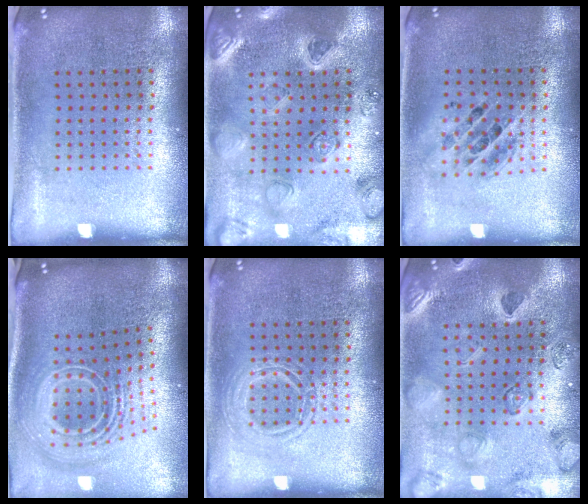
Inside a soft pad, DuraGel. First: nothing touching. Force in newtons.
{"total": 2.3, "press": 2.3, "slide": 0.2}
{"total": 1.4, "press": 1.3, "slide": 0.7}
{"total": 2.9, "press": 1.9, "slide": 2.2}
{"total": 1.9, "press": 1.9, "slide": 0.2}
{"total": 2.5, "press": 2.3, "slide": 0.8}